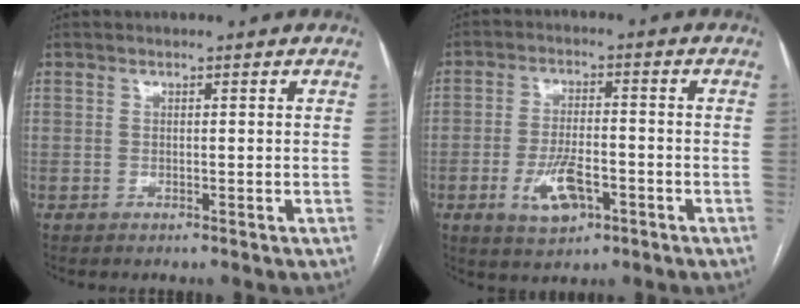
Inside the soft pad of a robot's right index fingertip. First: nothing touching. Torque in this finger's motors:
{"motor_torque": [-0.05, -0.10, 0.11, 0.01]}